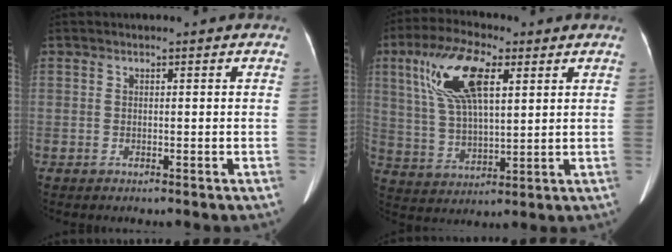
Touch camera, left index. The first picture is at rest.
{"total": 12.9, "force": [5.3, 4.5, 10.9], "torque": [-0.228, 0.020, 0.101]}